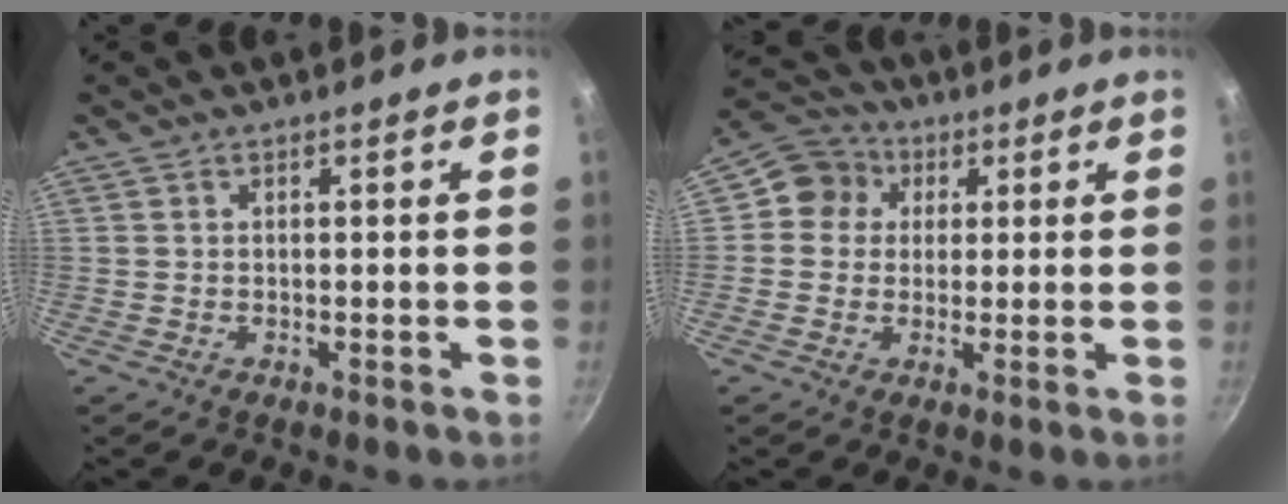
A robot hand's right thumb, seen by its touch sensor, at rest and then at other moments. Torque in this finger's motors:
{"motor_torque": [-0.35, -0.33, -0.25, -0.06, 0.05]}